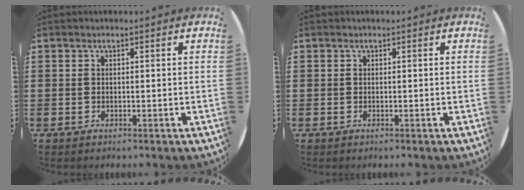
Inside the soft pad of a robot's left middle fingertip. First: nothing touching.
{"total": 0.0}